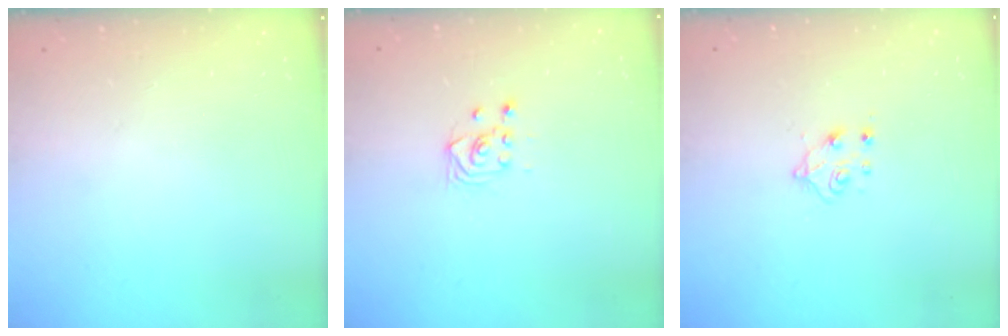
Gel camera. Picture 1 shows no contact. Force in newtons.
{"total": 3.2, "press": 3.1, "slide": 0.9}
{"total": 5.5, "press": 5.4, "slide": 0.6}